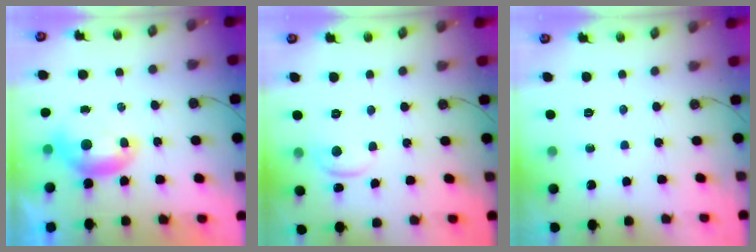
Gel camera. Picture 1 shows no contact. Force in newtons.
{"total": 0.9, "press": 0.8, "slide": 0.3}
{"total": 0.0}